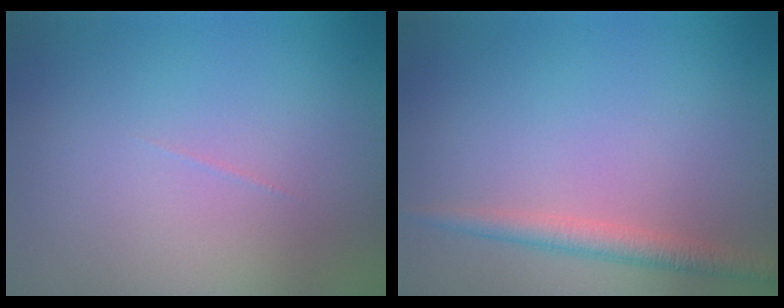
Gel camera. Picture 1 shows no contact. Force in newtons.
{"total": 2.1, "press": 2.1, "slide": 0.0}